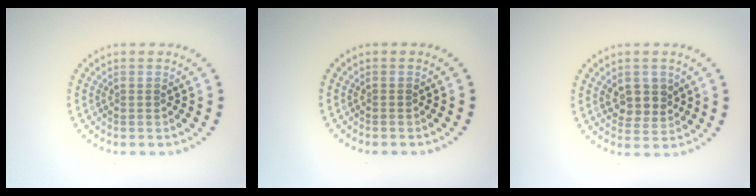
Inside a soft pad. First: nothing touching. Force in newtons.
{"total": 0.0}
{"total": 2.9, "press": 2.7, "slide": 0.9}